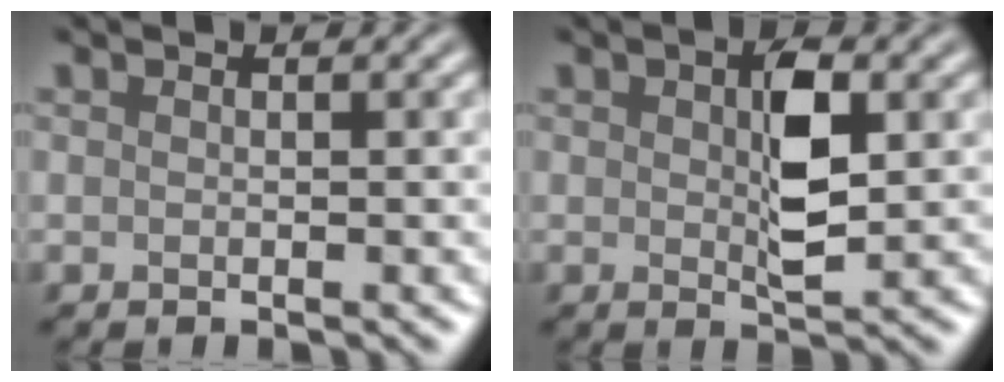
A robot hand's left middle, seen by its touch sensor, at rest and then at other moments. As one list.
[{"total": 4.2, "force": [0.5, 1.7, 3.8], "torque": [-0.068, 0.000, 0.011]}]